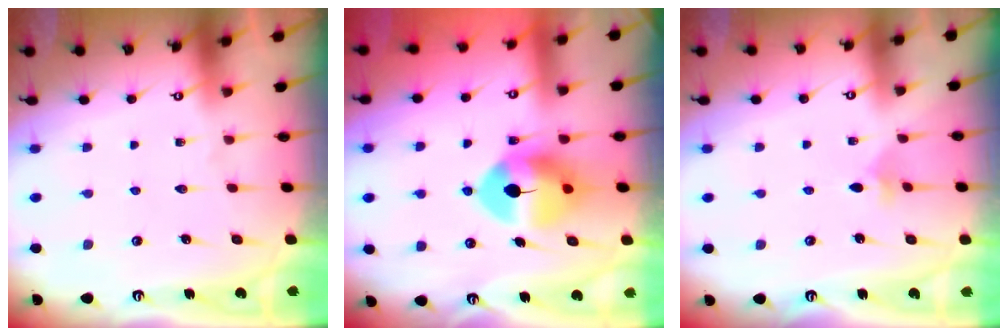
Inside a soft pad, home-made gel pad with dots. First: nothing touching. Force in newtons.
{"total": 9.4, "press": 9.3, "slide": 1.8}
{"total": 2.6, "press": 2.6, "slide": 0.6}